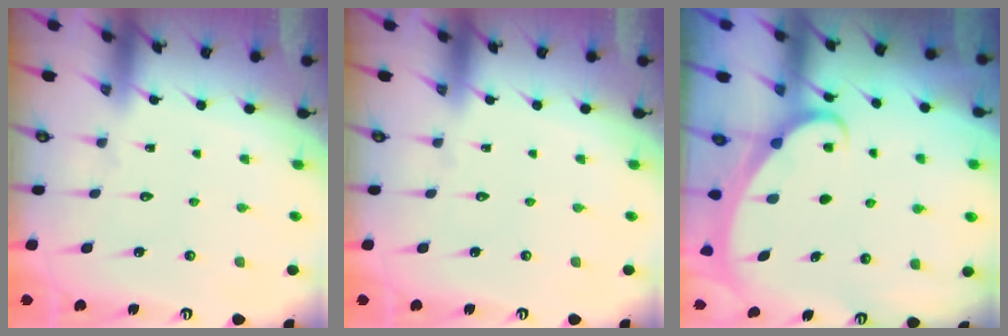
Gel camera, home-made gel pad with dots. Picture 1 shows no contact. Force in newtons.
{"total": 0.0}
{"total": 2.3, "press": 2.3, "slide": 0.3}